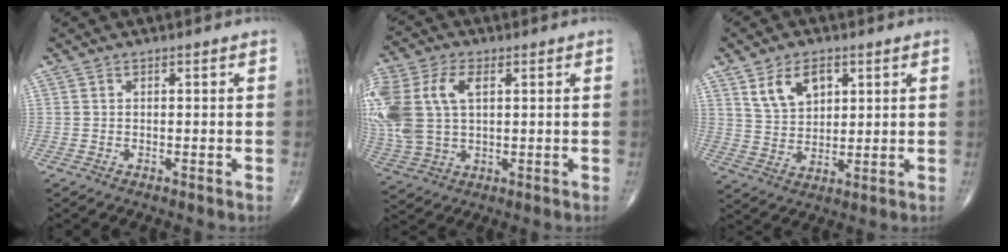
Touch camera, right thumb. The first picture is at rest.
{"total": 18.2, "force": [3.8, 11.3, 13.8], "torque": [-0.349, 0.015, 0.077]}
{"total": 8.1, "force": [3.8, 5.0, 5.0], "torque": [-0.071, -0.019, 0.077]}